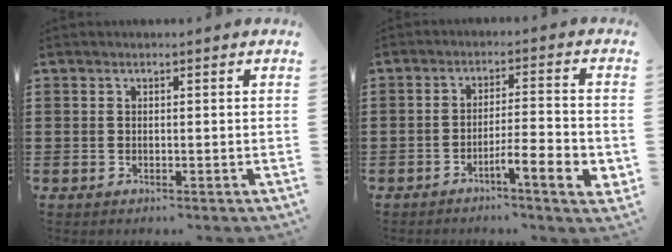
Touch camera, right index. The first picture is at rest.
{"total": 6.2, "force": [-3.2, 0.9, 5.3], "torque": [-0.083, -0.001, -0.054]}